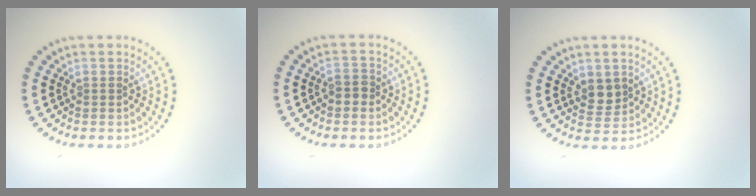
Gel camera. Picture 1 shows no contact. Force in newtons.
{"total": 1.4, "press": 1.3, "slide": 0.4}
{"total": 2.0, "press": 1.8, "slide": 0.9}